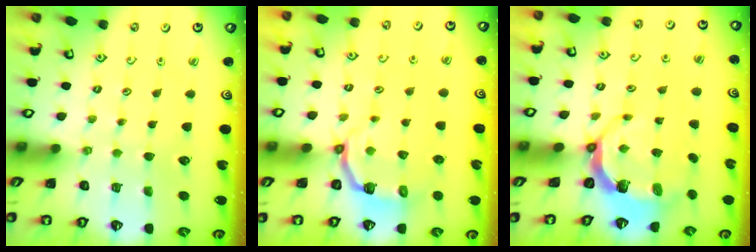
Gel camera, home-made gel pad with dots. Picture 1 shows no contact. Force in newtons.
{"total": 4.1, "press": 2.5, "slide": 3.2}
{"total": 6.5, "press": 5.0, "slide": 4.2}